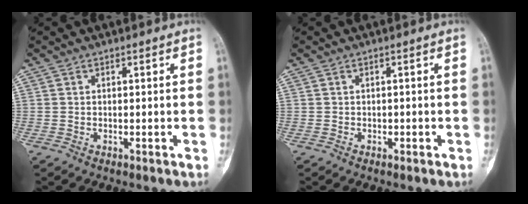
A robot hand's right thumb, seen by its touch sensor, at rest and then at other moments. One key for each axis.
{"total": 0.5, "fx": -0.3, "fy": 0.4, "fz": 0.2, "tx": -0.003, "ty": 0.001, "tz": -0.005}